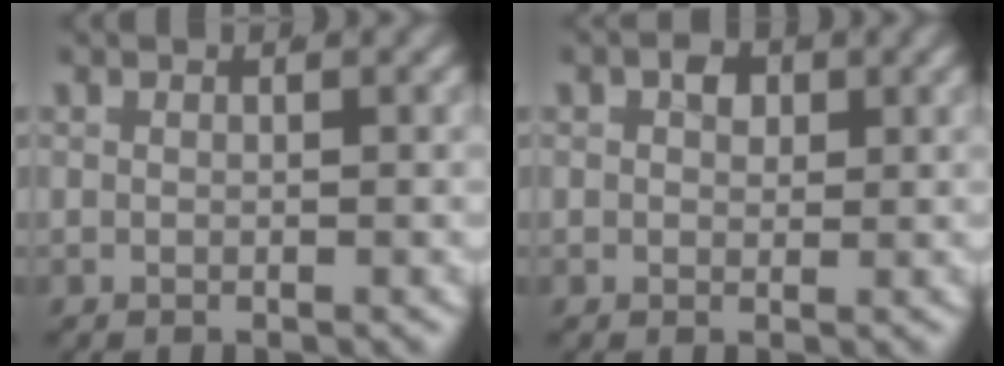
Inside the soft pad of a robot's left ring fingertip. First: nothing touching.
{"total": 2.2, "force": [0.6, 1.8, 1.1], "torque": [-0.023, -0.007, 0.011]}